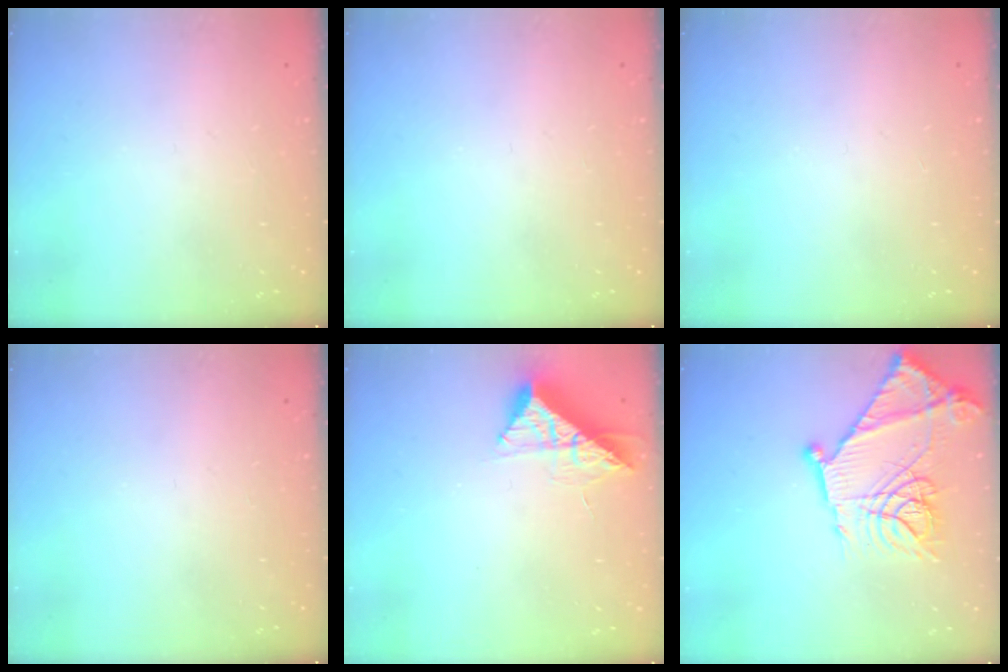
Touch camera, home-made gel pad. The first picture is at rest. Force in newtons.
{"total": 0.0}
{"total": 0.0}
{"total": 0.0}
{"total": 10.4, "press": 10.4, "slide": 0.7}
{"total": 21.3, "press": 21.2, "slide": 1.6}